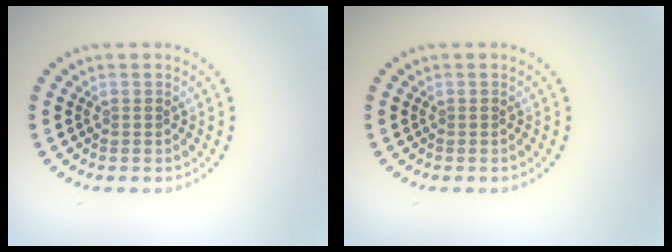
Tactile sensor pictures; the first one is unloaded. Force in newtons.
{"total": 0.0}